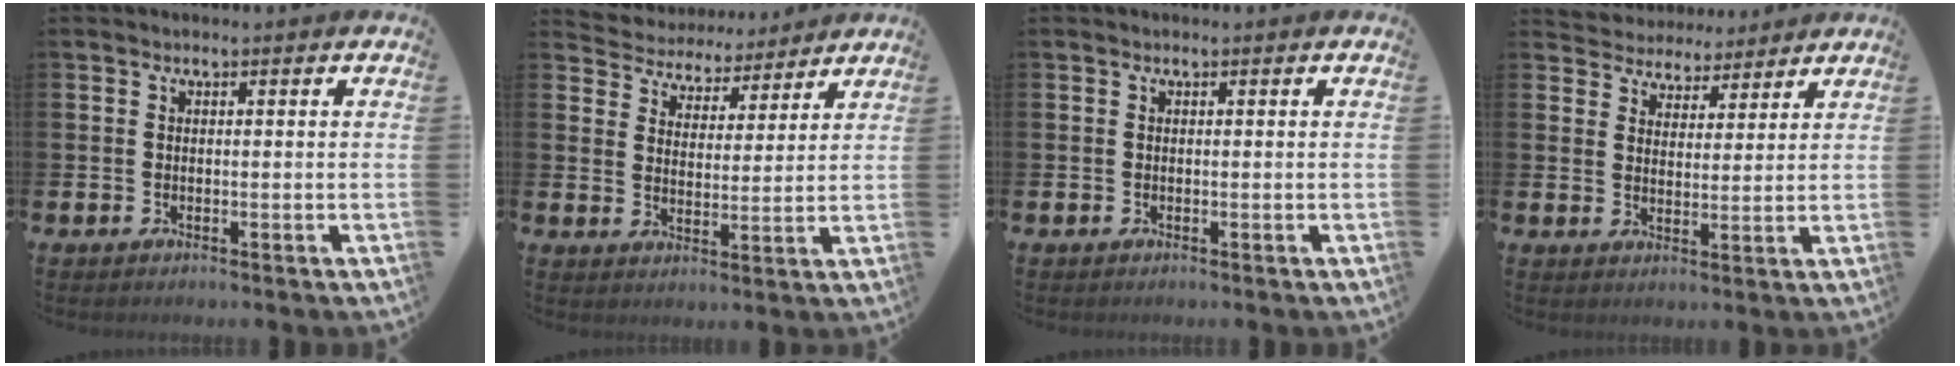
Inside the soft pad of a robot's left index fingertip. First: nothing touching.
{"total": 4.6, "force": [4.2, 1.6, -0.8], "torque": [-0.019, -0.034, 0.072]}
{"total": 0.0}
{"total": 3.9, "force": [3.6, 1.3, -1.0], "torque": [-0.010, -0.025, 0.064]}